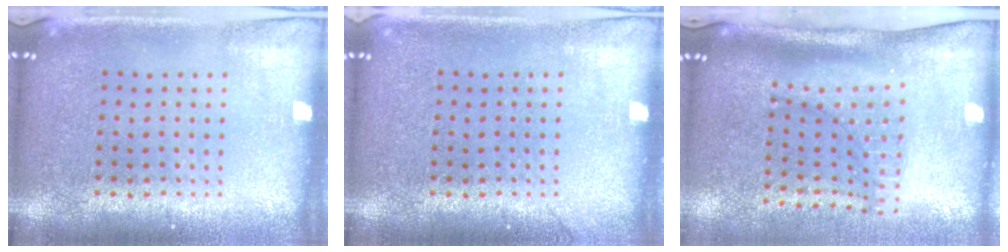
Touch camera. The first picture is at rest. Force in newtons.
{"total": 0.7, "press": 0.7, "slide": 0.1}
{"total": 2.3, "press": 1.6, "slide": 1.7}